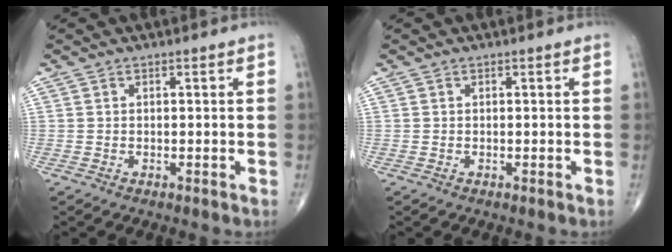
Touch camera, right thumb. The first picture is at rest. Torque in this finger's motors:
{"motor_torque": [0.00, 0.00, 0.00, 0.00, 0.00]}